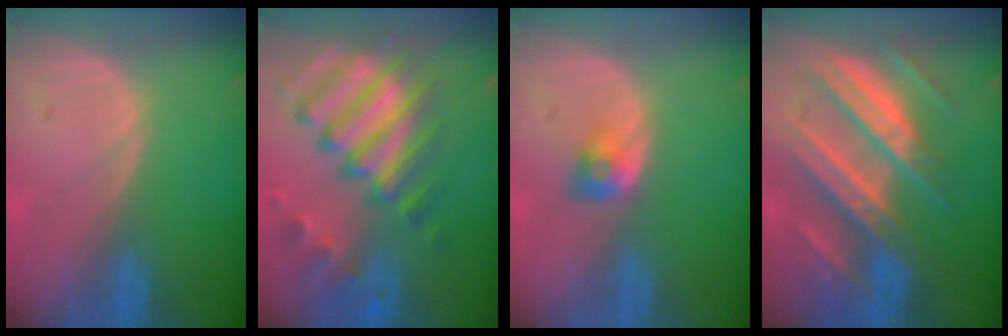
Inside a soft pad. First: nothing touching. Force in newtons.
{"total": 11.8, "press": 10.2, "slide": 5.9}
{"total": 2.8, "press": 2.5, "slide": 1.3}
{"total": 11.4, "press": 11.3, "slide": 1.0}